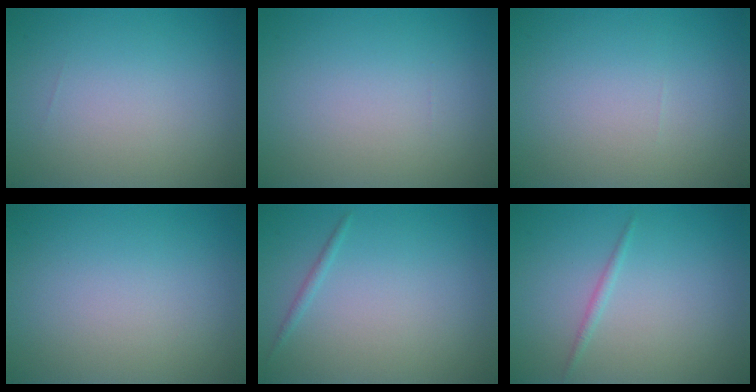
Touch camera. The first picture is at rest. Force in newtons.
{"total": 0.0}
{"total": 0.0}
{"total": 0.0}
{"total": 0.7, "press": 0.7, "slide": 0.0}
{"total": 0.8, "press": 0.8, "slide": 0.0}